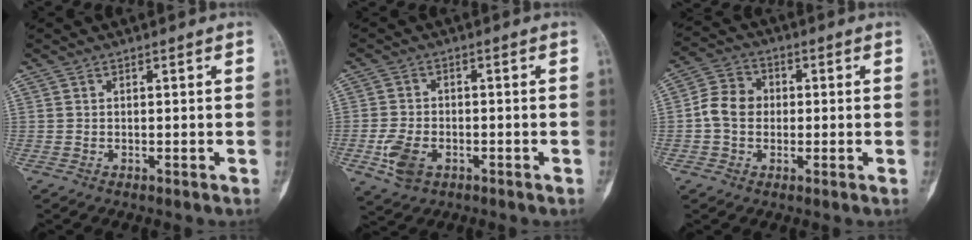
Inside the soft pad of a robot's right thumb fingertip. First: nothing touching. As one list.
[{"total": 6.3, "force": [-2.4, 4.1, 4.2], "torque": [-0.083, 0.006, -0.041]}, {"total": 7.2, "force": [-0.4, 6.1, 3.8], "torque": [-0.056, 0.021, -0.018]}]